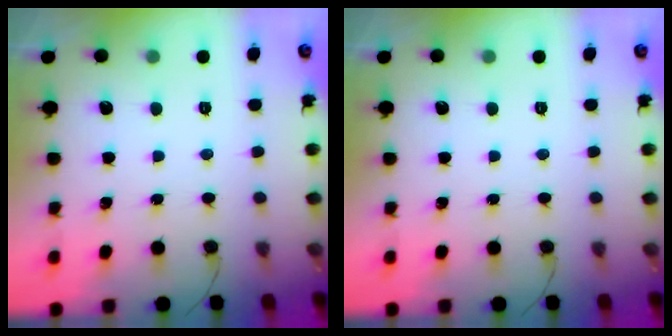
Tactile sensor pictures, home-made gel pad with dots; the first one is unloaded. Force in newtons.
{"total": 0.0}